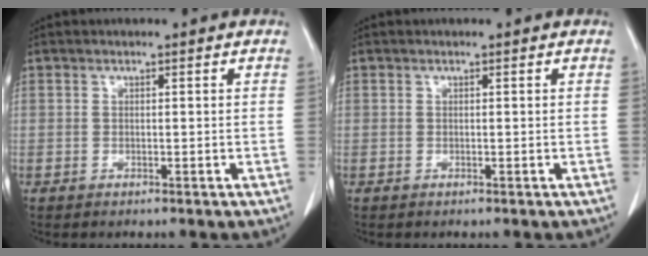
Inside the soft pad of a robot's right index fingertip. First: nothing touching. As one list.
[{"total": 0.0}]